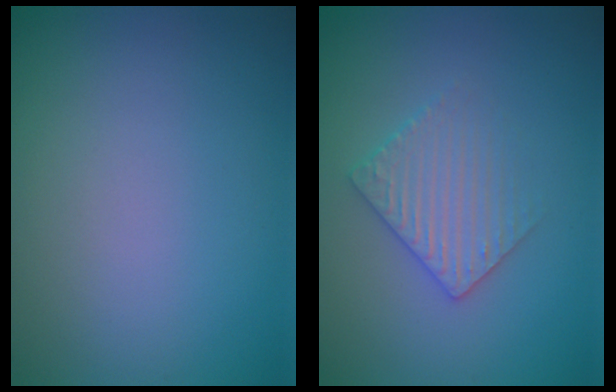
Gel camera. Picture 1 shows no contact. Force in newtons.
{"total": 3.0, "press": 2.9, "slide": 0.6}